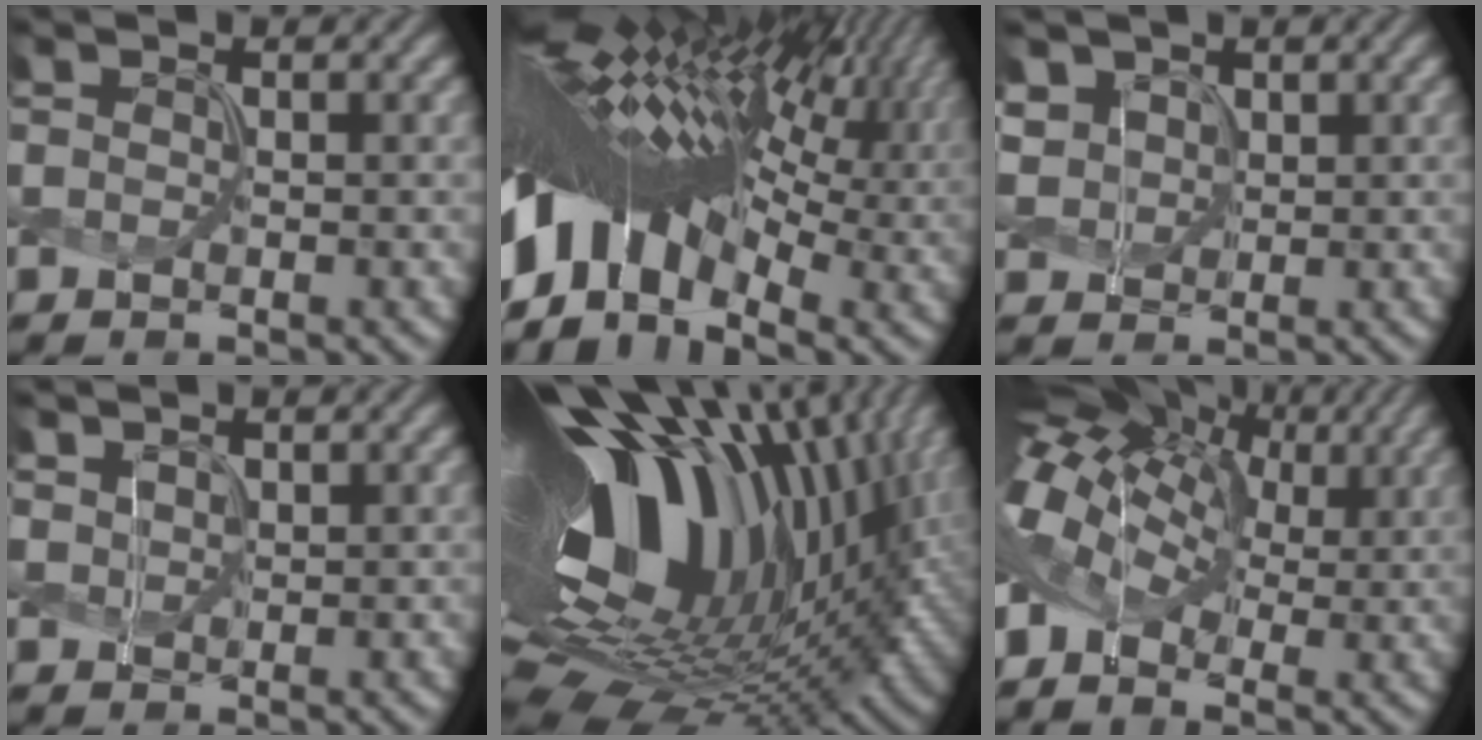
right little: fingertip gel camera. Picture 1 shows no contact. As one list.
[{"total": 16.5, "force": [-1.2, 9.0, 13.8], "torque": [-0.273, 0.036, -0.037]}, {"total": 3.5, "force": [1.6, 2.7, 1.4], "torque": [-0.049, 0.003, 0.038]}, {"total": 1.5, "force": [1.1, 0.9, 0.4], "torque": [-0.016, 0.001, 0.026]}, {"total": 19.9, "force": [4.7, 11.6, 15.4], "torque": [-0.284, 0.035, 0.074]}, {"total": 12.1, "force": [2.3, 8.4, 8.4], "torque": [-0.177, 0.026, 0.042]}]